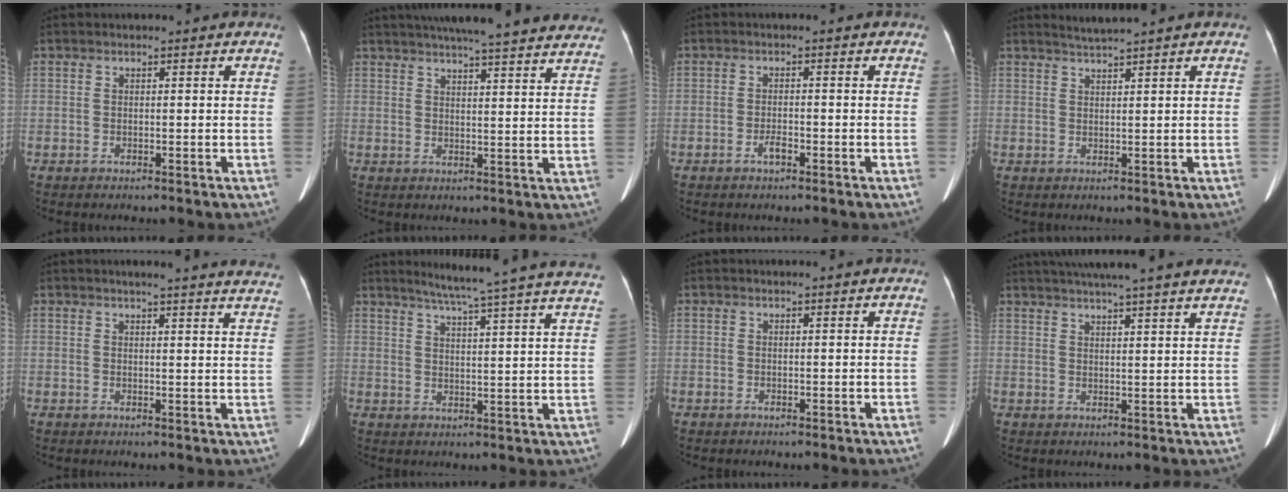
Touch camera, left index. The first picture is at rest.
{"total": 25.0, "force": [22.3, 2.1, 11.1], "torque": [-0.169, -0.004, 0.271]}
{"total": 1.6, "force": [-1.1, 0.4, 1.1], "torque": [-0.022, -0.001, -0.017]}
{"total": 2.0, "force": [1.8, -0.9, 0.3], "torque": [-0.010, 0.000, 0.040]}
{"total": 15.6, "force": [14.5, 0.5, 5.7], "torque": [-0.065, -0.030, 0.155]}
{"total": 21.7, "force": [19.2, -1.5, 10.1], "torque": [-0.152, -0.039, 0.235]}
{"total": 0.0}
{"total": 18.9, "force": [16.5, 0.0, 9.1], "torque": [-0.150, 0.018, 0.210]}